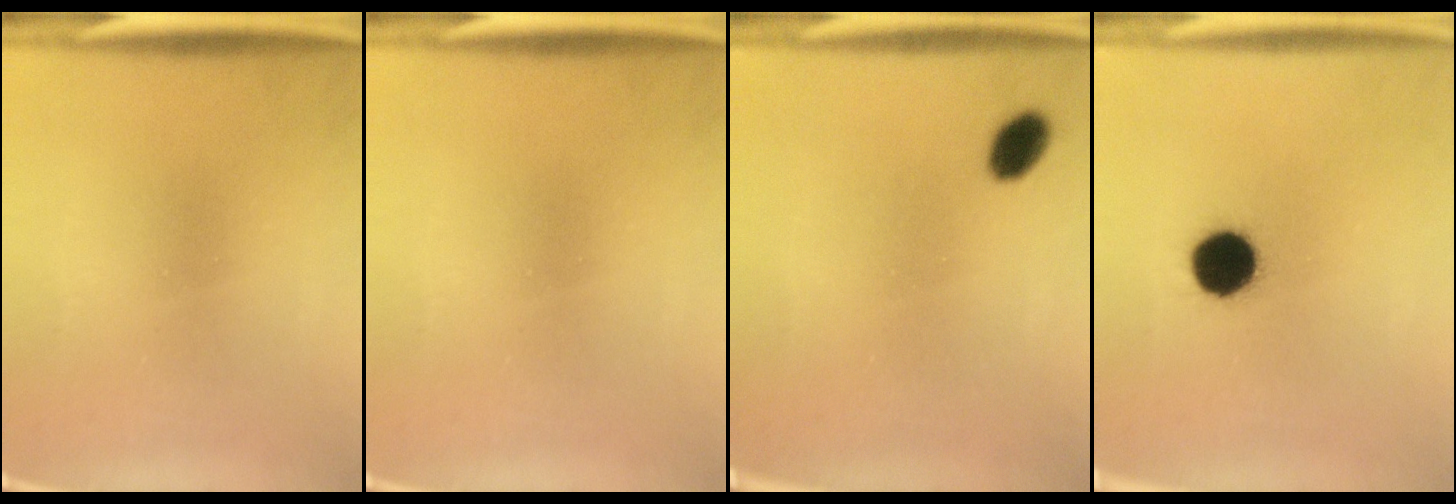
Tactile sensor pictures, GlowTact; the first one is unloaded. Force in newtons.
{"total": 0.0}
{"total": 3.7}
{"total": 10.3}